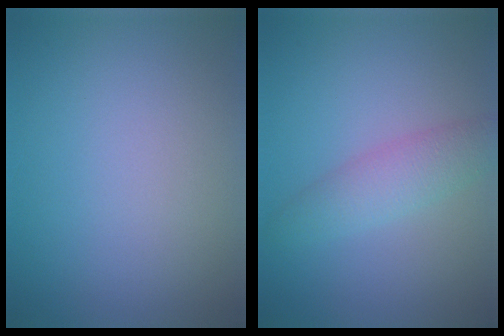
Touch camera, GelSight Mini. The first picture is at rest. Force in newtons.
{"total": 2.9, "press": 2.9, "slide": 0.0}